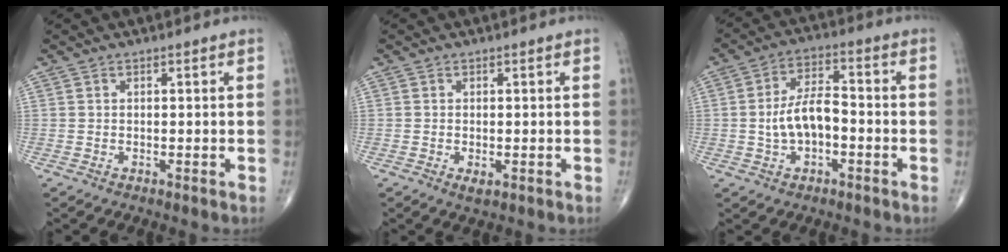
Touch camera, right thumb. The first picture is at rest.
{"total": 1.4, "force": [-0.4, 0.7, 1.2], "torque": [-0.019, -0.004, -0.004]}
{"total": 8.4, "force": [-1.4, 4.5, 6.9], "torque": [-0.126, 0.031, -0.029]}